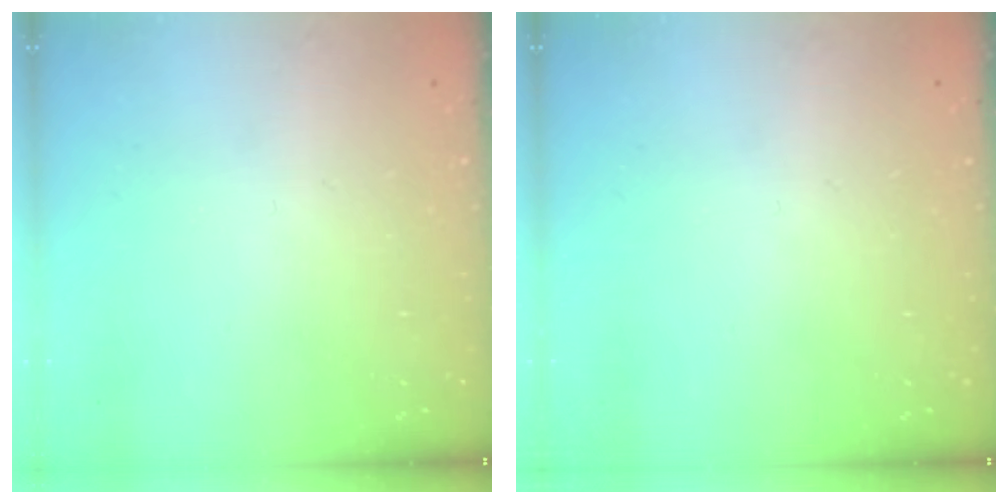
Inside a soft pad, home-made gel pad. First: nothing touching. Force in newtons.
{"total": 0.0}